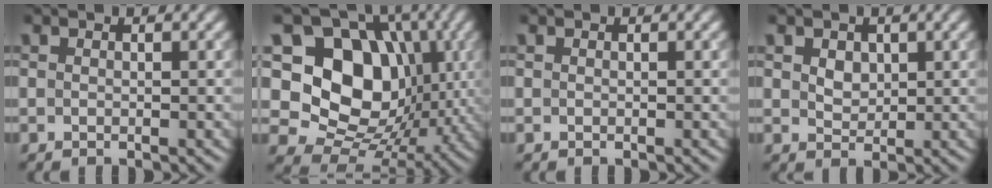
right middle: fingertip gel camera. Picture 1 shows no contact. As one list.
[{"total": 13.2, "force": [1.9, 10.4, 8.0], "torque": [-0.122, 0.002, 0.020]}, {"total": 0.0}, {"total": 1.9, "force": [0.8, 1.4, 1.0], "torque": [-0.020, 0.005, 0.010]}]